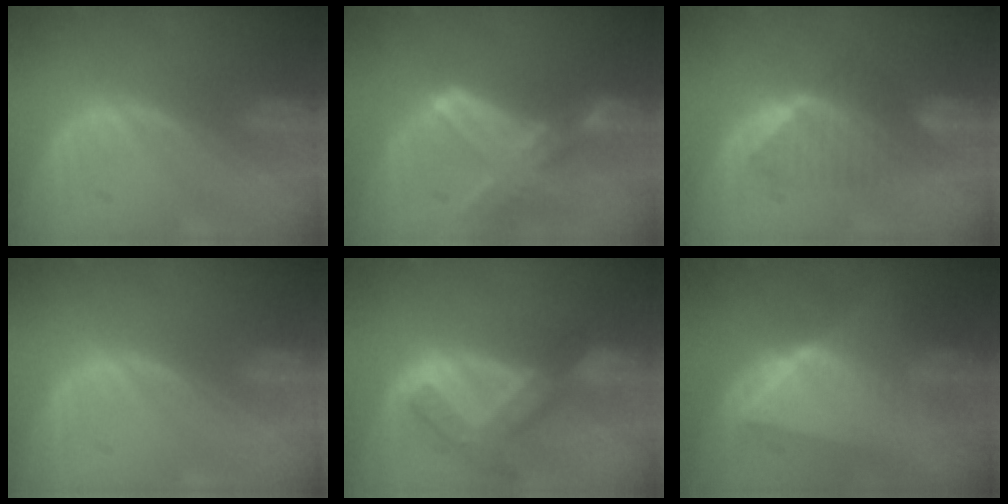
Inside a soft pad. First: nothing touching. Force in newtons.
{"total": 7.9, "press": 7.0, "slide": 3.6}
{"total": 6.7, "press": 6.1, "slide": 2.8}
{"total": 0.0}
{"total": 7.5, "press": 6.4, "slide": 3.9}
{"total": 10.0, "press": 10.0, "slide": 0.6}